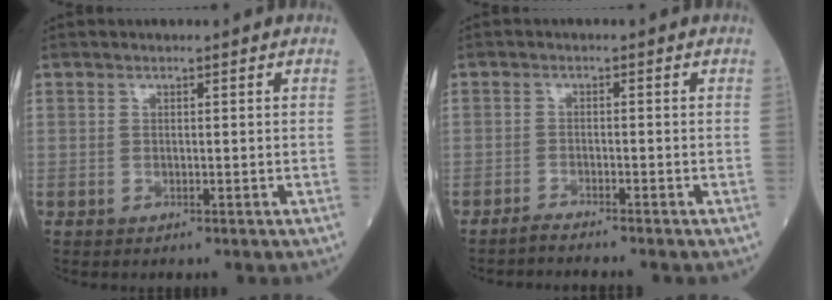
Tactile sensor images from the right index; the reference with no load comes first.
{"total": 2.3, "force": [-2.2, -0.5, 0.4], "torque": [-0.012, -0.005, -0.038]}